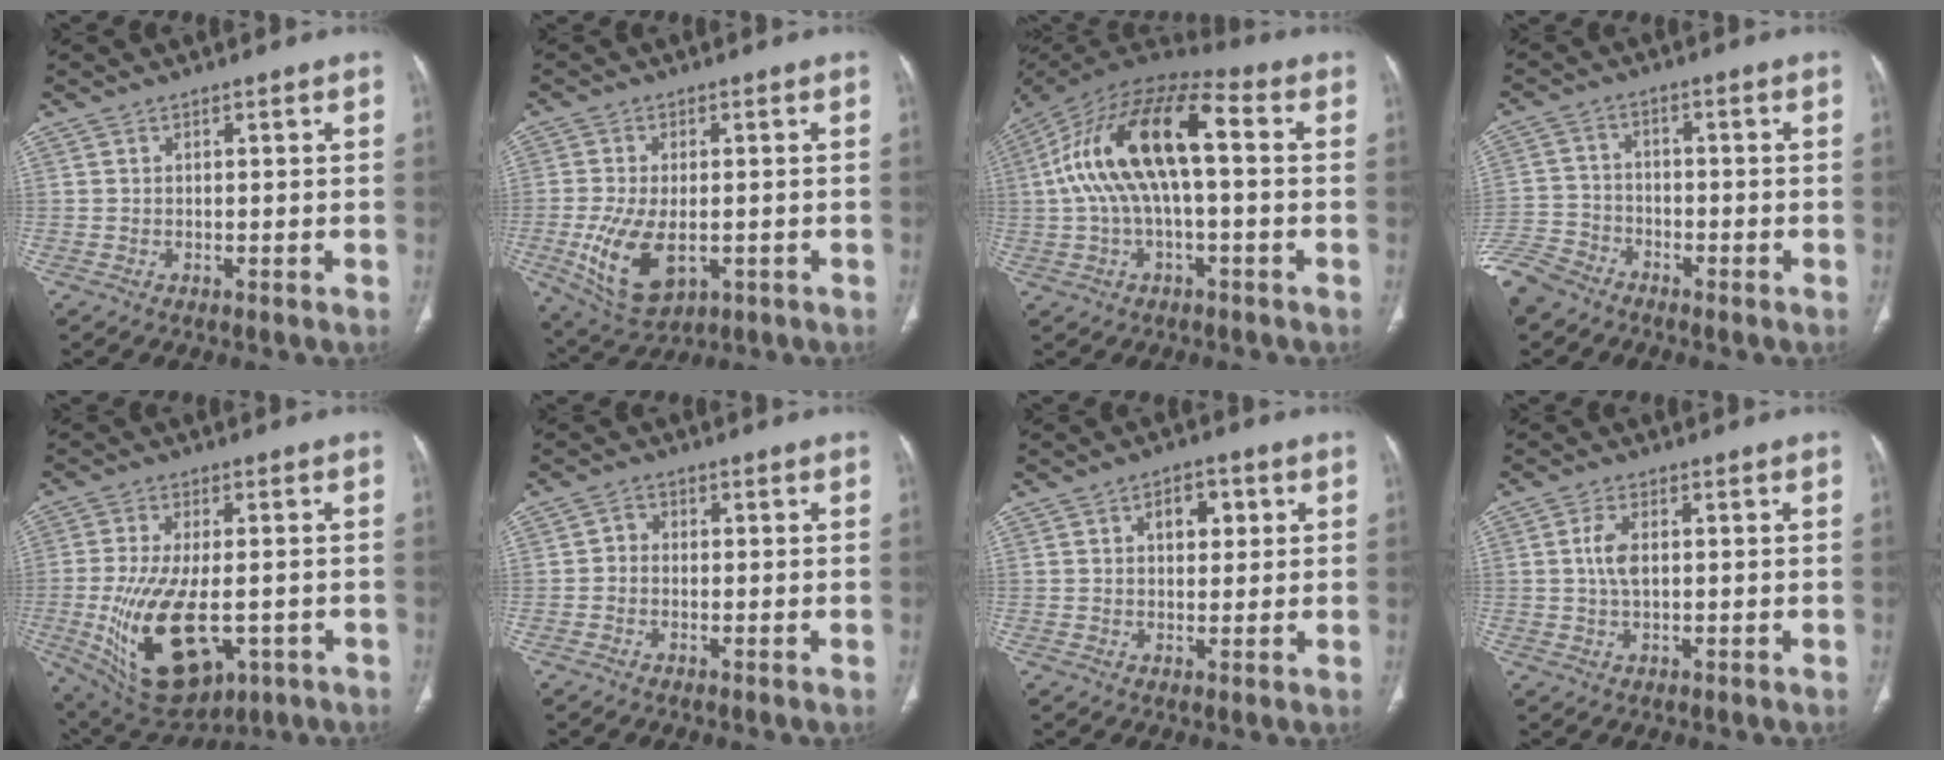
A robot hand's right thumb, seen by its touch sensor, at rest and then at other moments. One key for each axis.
{"total": 11.5, "fx": -2.6, "fy": 6.3, "fz": 9.3, "tx": -0.180, "ty": -0.010, "tz": -0.030}
{"total": 18.4, "fx": 1.4, "fy": 7.9, "fz": 16.6, "tx": -0.320, "ty": 0.053, "tz": 0.017}
{"total": 8.0, "fx": -6.3, "fy": 4.5, "fz": 2.0, "tx": -0.048, "ty": 0.020, "tz": -0.129}
{"total": 18.7, "fx": -4.6, "fy": 9.6, "fz": 15.4, "tx": -0.293, "ty": -0.014, "tz": -0.047}
{"total": 2.0, "fx": -0.4, "fy": 1.7, "fz": 0.9, "tx": -0.003, "ty": 0.007, "tz": -0.014}
{"total": 5.6, "fx": 1.8, "fy": 3.5, "fz": 4.0, "tx": -0.035, "ty": 0.001, "tz": 0.025}
{"total": 3.9, "fx": 0.5, "fy": 2.0, "fz": 3.4, "tx": -0.076, "ty": 0.002, "tz": 0.010}